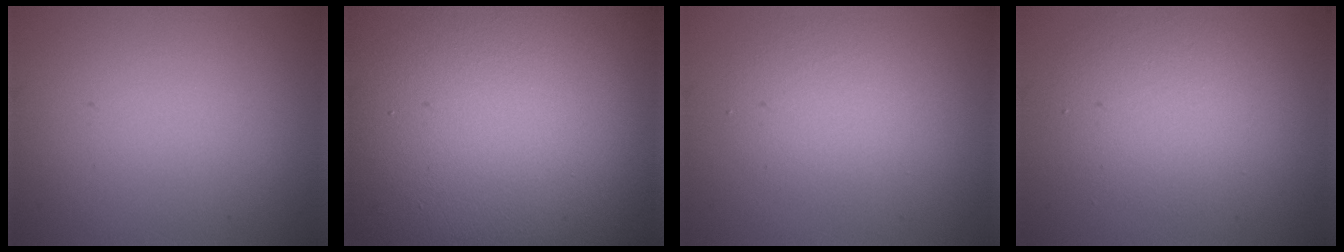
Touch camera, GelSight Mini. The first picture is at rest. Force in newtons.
{"total": 26.4, "press": 26.3, "slide": 1.2}
{"total": 2.9, "press": 2.9, "slide": 0.2}
{"total": 2.5, "press": 2.5, "slide": 0.4}